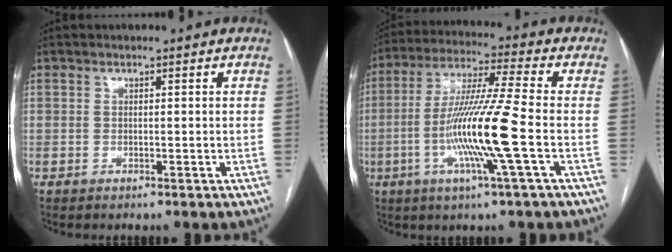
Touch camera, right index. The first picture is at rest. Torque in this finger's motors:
{"motor_torque": [2.14, 0.00, 0.52, 0.21]}